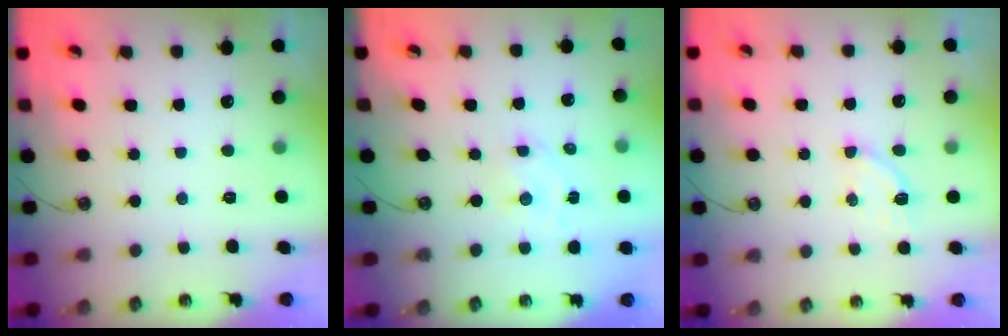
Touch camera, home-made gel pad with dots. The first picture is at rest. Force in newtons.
{"total": 1.6, "press": 1.6, "slide": 0.2}
{"total": 2.9, "press": 2.9, "slide": 0.7}